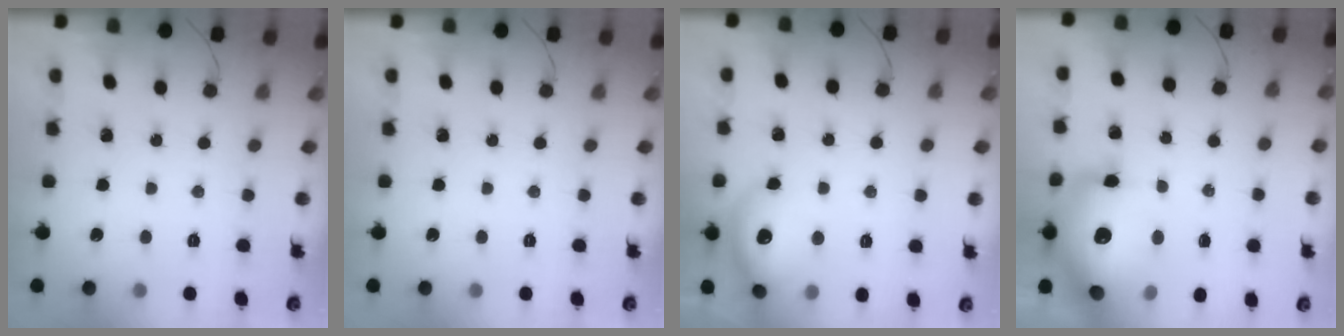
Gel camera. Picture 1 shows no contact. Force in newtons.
{"total": 0.0}
{"total": 13.0, "press": 12.9, "slide": 1.9}
{"total": 20.6, "press": 20.0, "slide": 4.9}